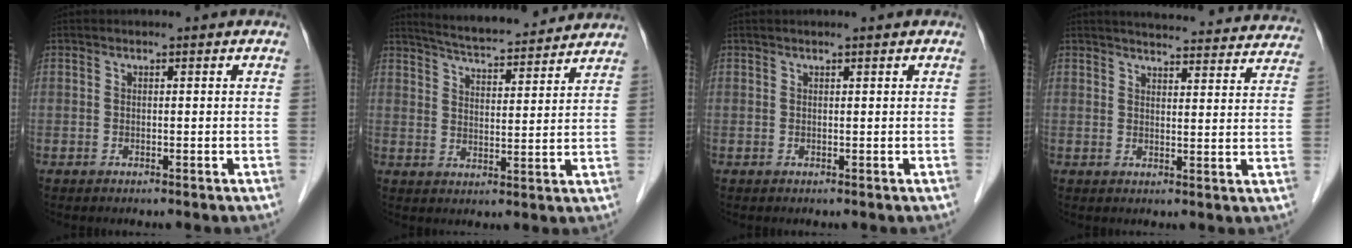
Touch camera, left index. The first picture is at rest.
{"total": 13.1, "force": [12.3, 1.2, 4.4], "torque": [-0.075, 0.011, 0.174]}
{"total": 0.6, "force": [0.4, -0.2, 0.4], "torque": [-0.010, 0.002, 0.013]}
{"total": 21.2, "force": [20.2, 3.3, 5.3], "torque": [-0.058, -0.031, 0.229]}